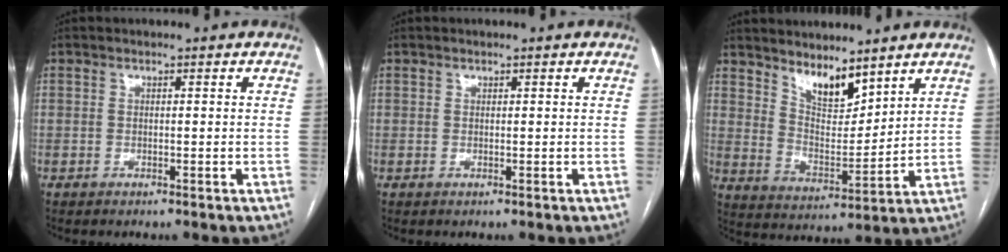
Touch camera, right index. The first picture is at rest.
{"total": 0.0}
{"total": 7.7, "force": [6.2, 2.4, 3.9], "torque": [-0.073, -0.007, 0.128]}